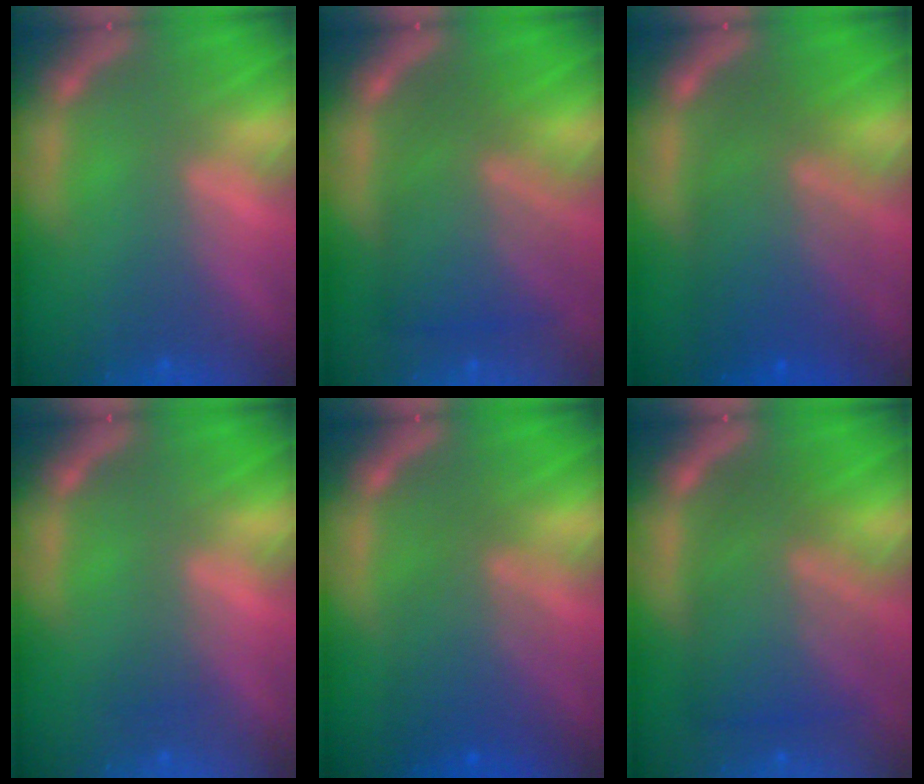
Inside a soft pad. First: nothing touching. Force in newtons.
{"total": 7.6}
{"total": 8.5}
{"total": 1.0}
{"total": 5.6}
{"total": 8.1}